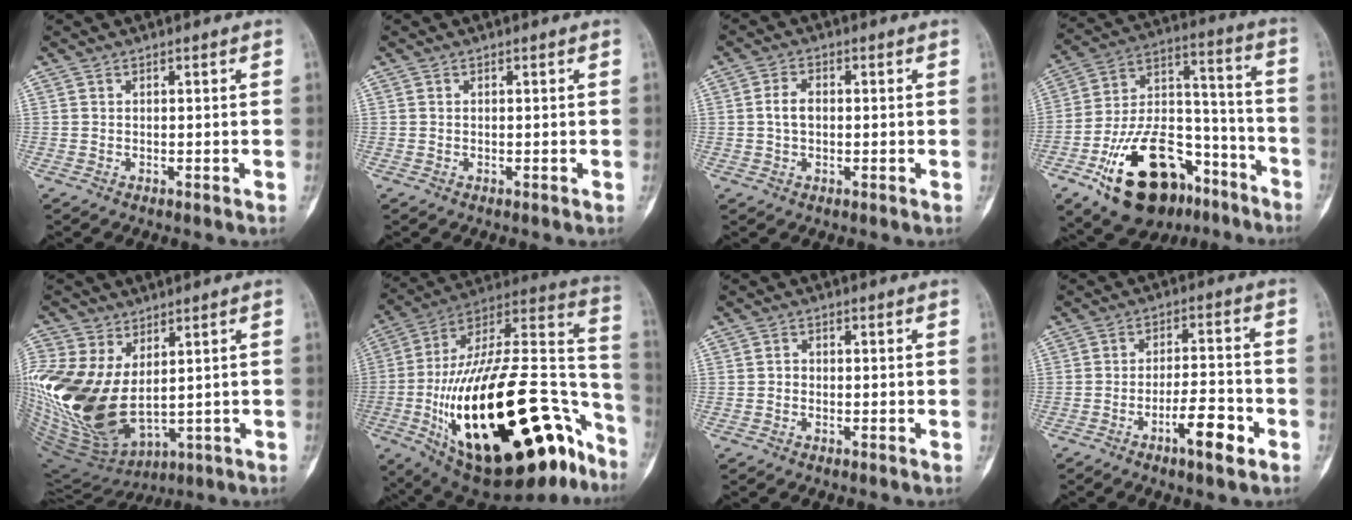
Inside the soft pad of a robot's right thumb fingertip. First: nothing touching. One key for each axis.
{"total": 0.0}
{"total": 3.5, "fx": 0.0, "fy": 2.3, "fz": 2.7, "tx": -0.051, "ty": 0.010, "tz": -0.005}
{"total": 25.8, "fx": -14.0, "fy": 14.3, "fz": 16.3, "tx": -0.285, "ty": 0.081, "tz": -0.227}
{"total": 21.5, "fx": 2.7, "fy": 13.5, "fz": 16.5, "tx": -0.370, "ty": -0.032, "tz": 0.079}
{"total": 42.7, "fx": -17.3, "fy": 17.8, "fz": 34.8, "tx": -0.515, "ty": 0.063, "tz": -0.267}
{"total": 1.1, "fx": -0.3, "fy": 1.0, "fz": 0.5, "tx": 0.002, "ty": 0.004, "tz": -0.008}
{"total": 6.5, "fx": -3.5, "fy": 1.8, "fz": 5.2, "tx": -0.077, "ty": 0.021, "tz": -0.055}